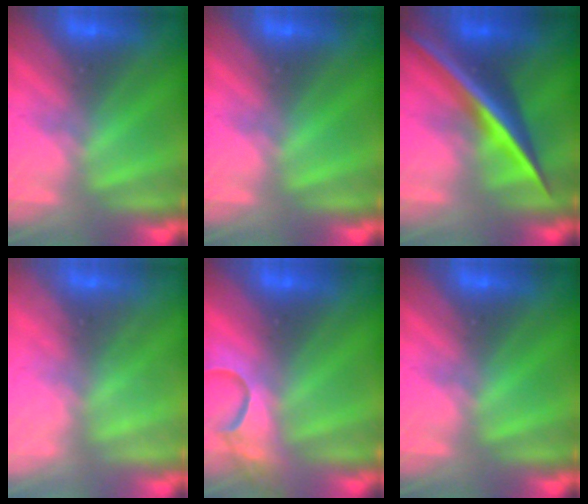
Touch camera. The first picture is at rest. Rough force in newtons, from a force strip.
{"total": 0.0}
{"total": 2.7}
{"total": 2.1}
{"total": 4.8}
{"total": 0.0}